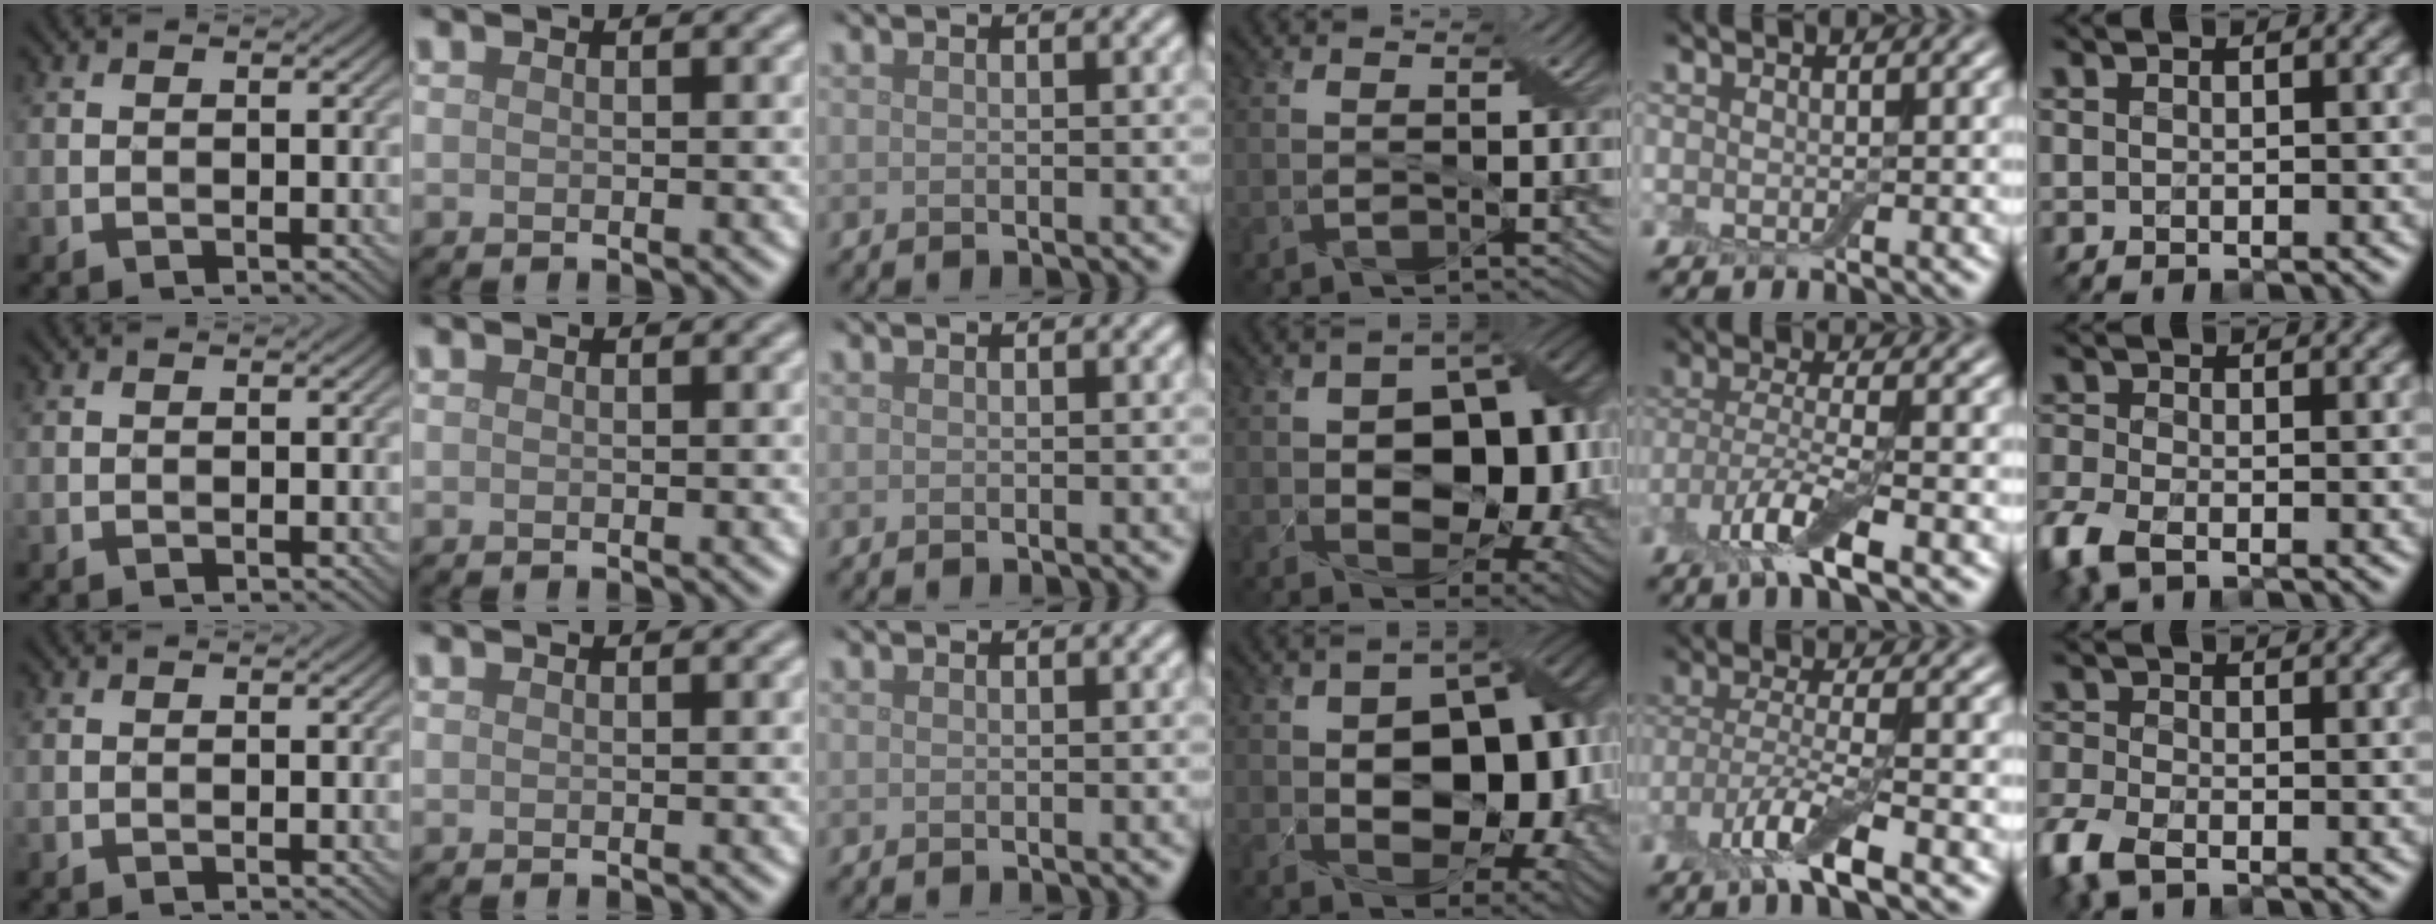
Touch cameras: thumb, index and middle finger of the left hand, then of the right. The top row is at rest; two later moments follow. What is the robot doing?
{"motion": "pour", "object": "bowl"}